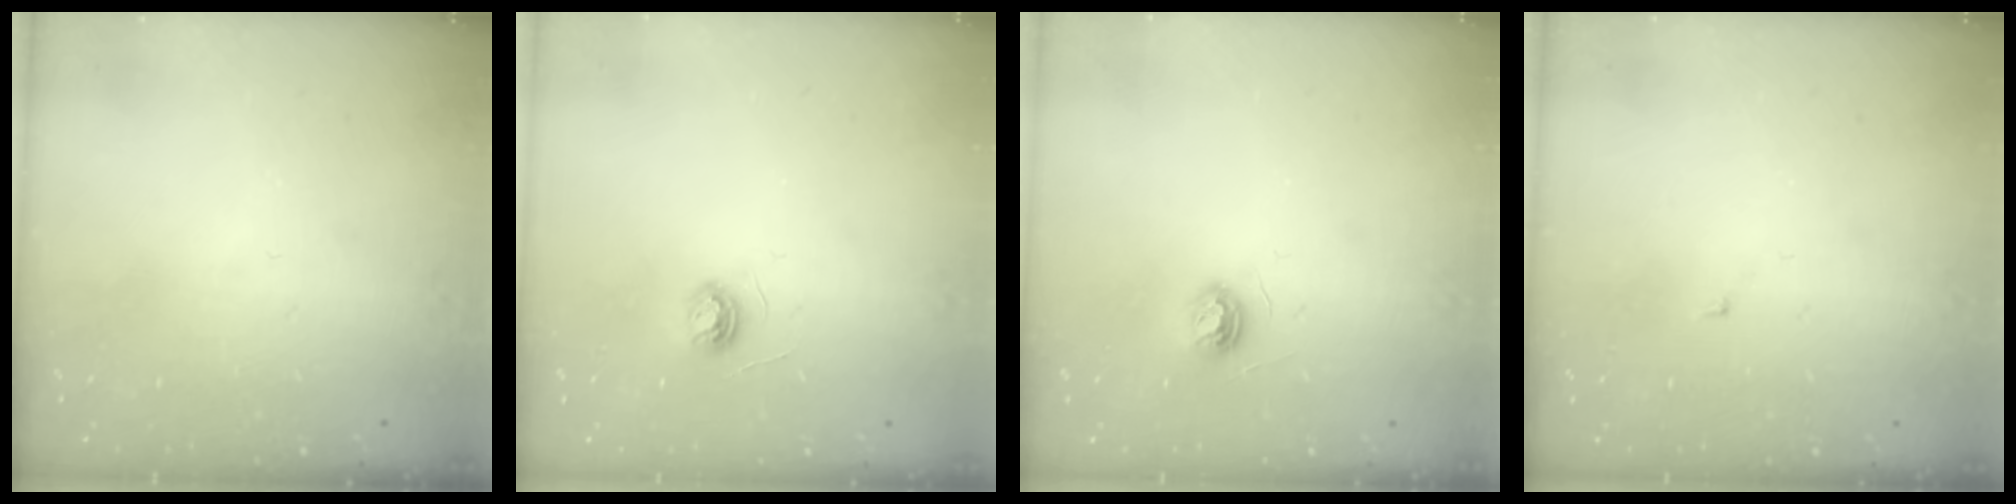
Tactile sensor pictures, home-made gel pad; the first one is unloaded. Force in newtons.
{"total": 4.4, "press": 4.4, "slide": 0.5}
{"total": 5.3, "press": 5.3, "slide": 0.6}
{"total": 1.4, "press": 1.3, "slide": 0.1}